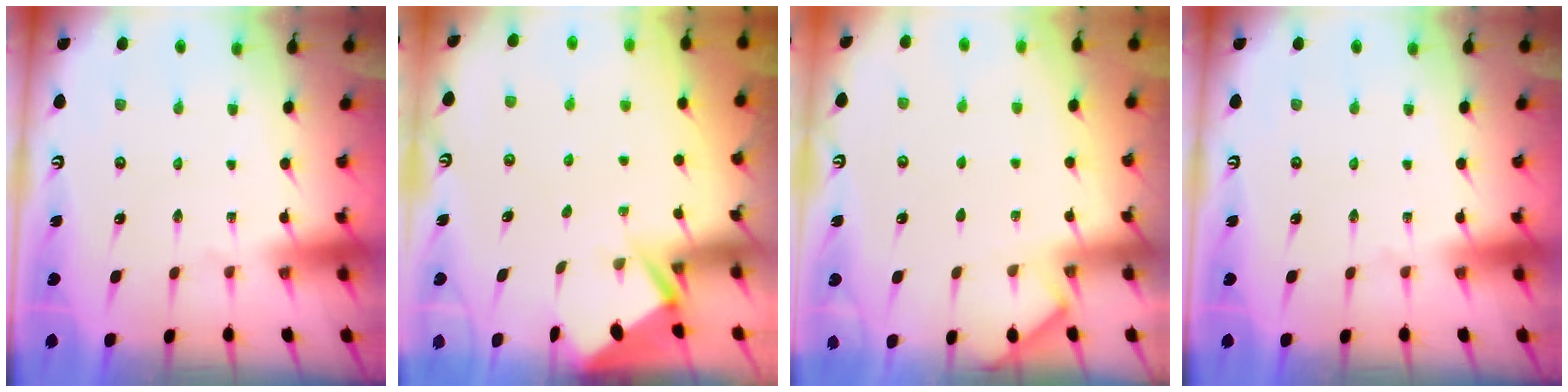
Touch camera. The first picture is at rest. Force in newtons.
{"total": 2.8, "press": 2.8, "slide": 0.3}
{"total": 2.8, "press": 2.8, "slide": 0.4}
{"total": 0.0}